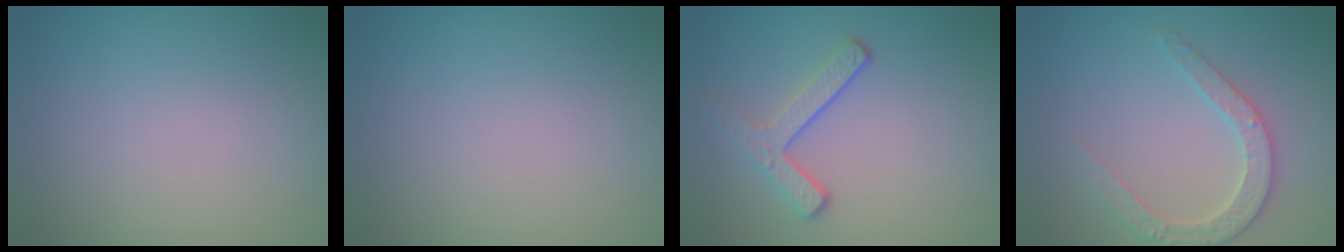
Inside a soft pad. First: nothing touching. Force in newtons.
{"total": 0.0}
{"total": 2.9, "press": 2.3, "slide": 1.7}
{"total": 3.1, "press": 3.0, "slide": 0.7}